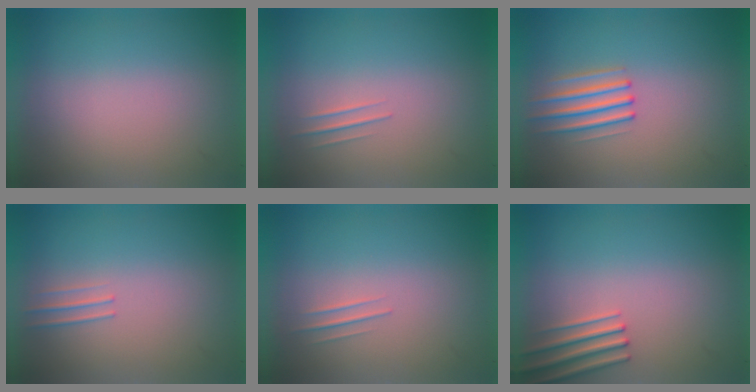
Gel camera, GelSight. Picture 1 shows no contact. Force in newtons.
{"total": 1.0}
{"total": 2.2}
{"total": 1.2}
{"total": 1.1}
{"total": 2.5}